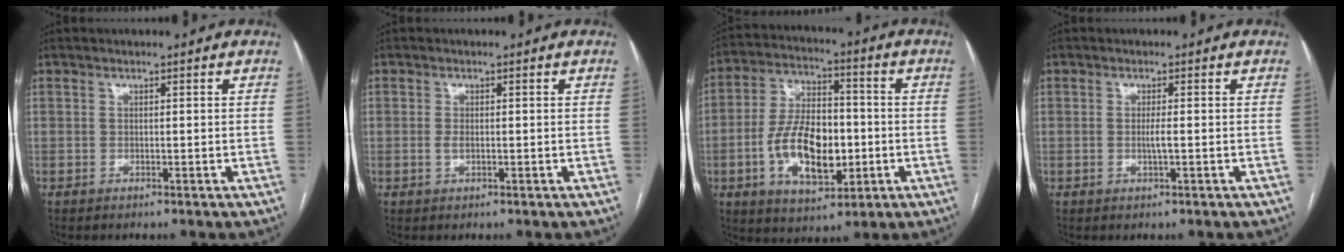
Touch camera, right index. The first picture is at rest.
{"total": 1.3, "force": [-0.2, 0.6, 1.2], "torque": [-0.025, 0.000, -0.003]}
{"total": 13.6, "force": [-3.0, 6.6, 11.5], "torque": [-0.224, 0.012, -0.048]}
{"total": 1.4, "force": [-0.3, -0.1, 1.4], "torque": [-0.029, -0.002, -0.006]}